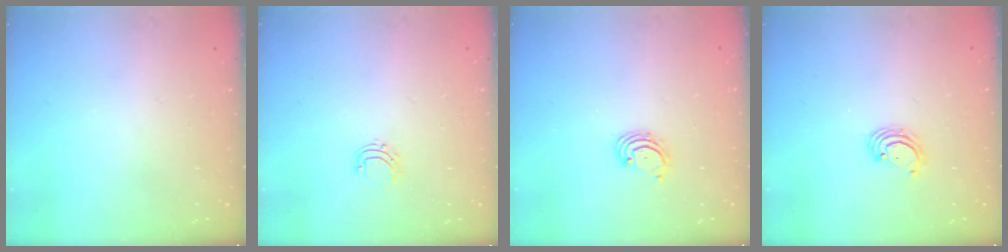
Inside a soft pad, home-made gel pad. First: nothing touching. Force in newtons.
{"total": 4.5, "press": 4.5, "slide": 0.3}
{"total": 1.9, "press": 1.8, "slide": 0.2}
{"total": 2.4, "press": 2.4, "slide": 0.2}